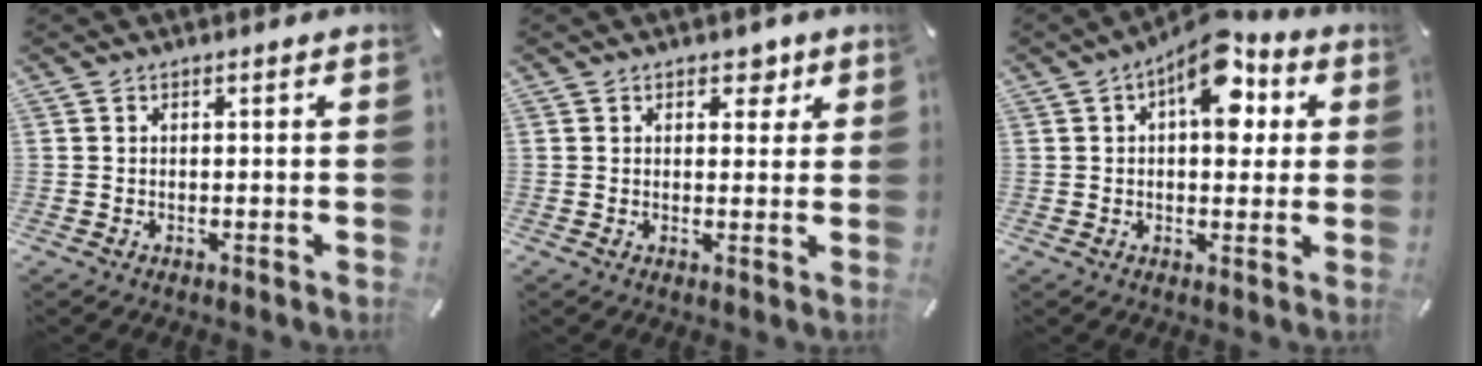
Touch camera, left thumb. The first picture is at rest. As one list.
[{"total": 3.8, "force": [2.1, 2.6, 1.7], "torque": [0.000, -0.008, 0.027]}, {"total": 12.3, "force": [4.8, 6.4, 9.3], "torque": [-0.116, -0.021, 0.078]}]